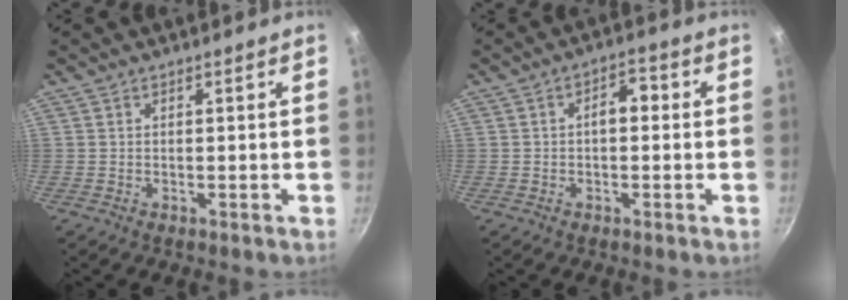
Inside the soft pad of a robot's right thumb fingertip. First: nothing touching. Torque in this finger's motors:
{"motor_torque": [-0.04, 0.93, 0.49, 0.29, 0.01]}